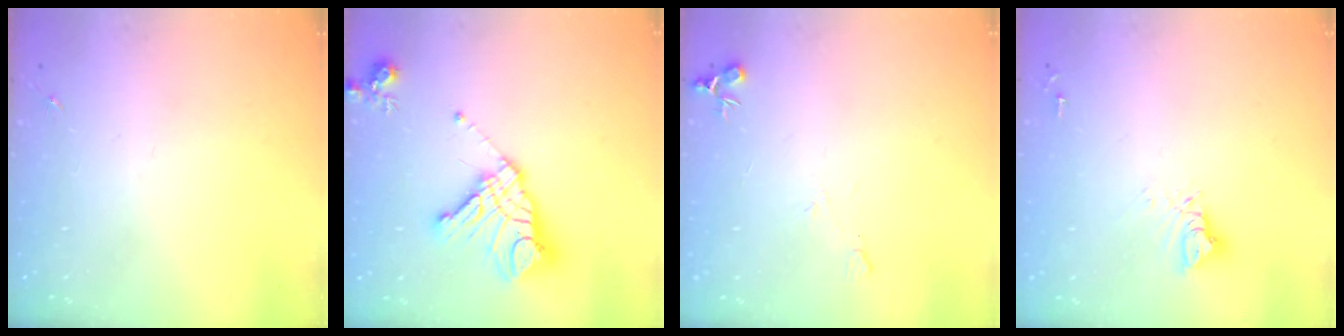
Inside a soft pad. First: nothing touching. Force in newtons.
{"total": 18.0, "press": 17.9, "slide": 1.9}
{"total": 6.9, "press": 6.9, "slide": 0.7}
{"total": 7.3, "press": 7.3, "slide": 0.7}